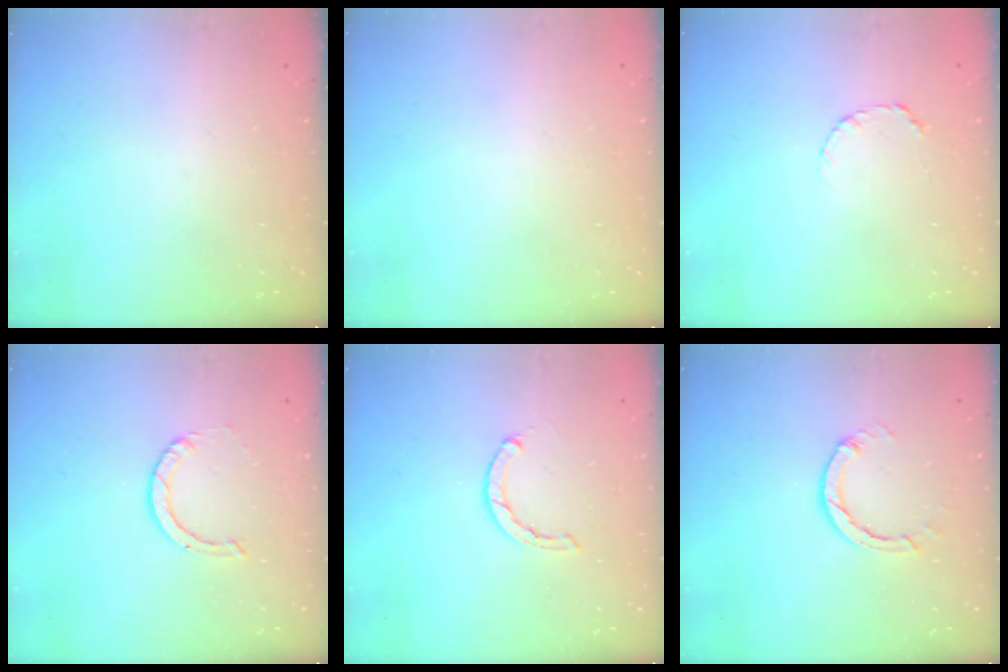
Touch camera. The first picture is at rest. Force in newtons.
{"total": 2.6, "press": 2.6, "slide": 0.2}
{"total": 3.5, "press": 3.5, "slide": 0.4}
{"total": 2.0, "press": 2.0, "slide": 0.2}
{"total": 1.6, "press": 1.5, "slide": 0.4}
{"total": 2.7, "press": 2.7, "slide": 0.3}